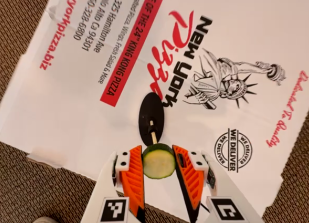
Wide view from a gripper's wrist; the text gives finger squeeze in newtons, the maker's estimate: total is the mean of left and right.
{"total": 9.7, "left": 10.0, "right": 9.4}